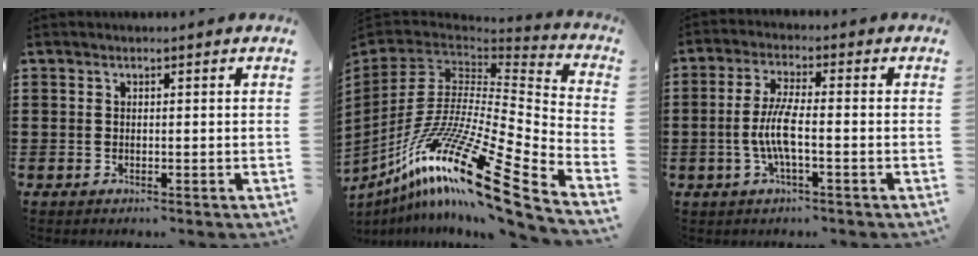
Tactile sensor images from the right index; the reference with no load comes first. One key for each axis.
{"total": 21.2, "fx": -12.3, "fy": 4.9, "fz": 16.6, "tx": -0.352, "ty": 0.019, "tz": -0.232}
{"total": 5.7, "fx": -1.4, "fy": 1.3, "fz": 5.4, "tx": -0.123, "ty": -0.005, "tz": -0.035}